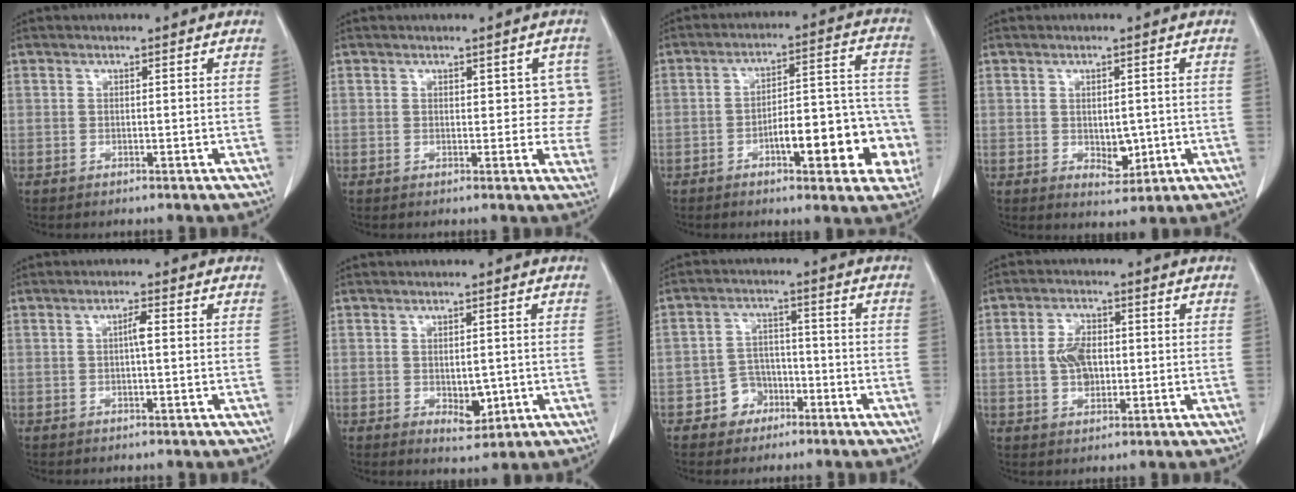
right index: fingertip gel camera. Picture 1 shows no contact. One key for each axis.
{"total": 4.4, "fx": 1.2, "fy": 2.6, "fz": 3.3, "tx": -0.012, "ty": 0.011, "tz": 0.010}
{"total": 14.6, "fx": -5.0, "fy": 4.5, "fz": 13.0, "tx": -0.157, "ty": 0.040, "tz": -0.062}
{"total": 3.9, "fx": -0.4, "fy": 2.4, "fz": 3.0, "tx": -0.034, "ty": -0.004, "tz": 0.009}
{"total": 1.9, "fx": 0.1, "fy": 0.2, "fz": 1.9, "tx": -0.034, "ty": 0.003, "tz": 0.002}
{"total": 3.8, "fx": -0.6, "fy": 2.2, "fz": 3.1, "tx": -0.037, "ty": -0.005, "tz": 0.005}
{"total": 4.9, "fx": -2.6, "fy": 4.1, "fz": 0.9, "tx": -0.010, "ty": 0.018, "tz": -0.041}
{"total": 5.2, "fx": 0.1, "fy": 3.3, "fz": 4.0, "tx": -0.077, "ty": 0.010, "tz": 0.005}